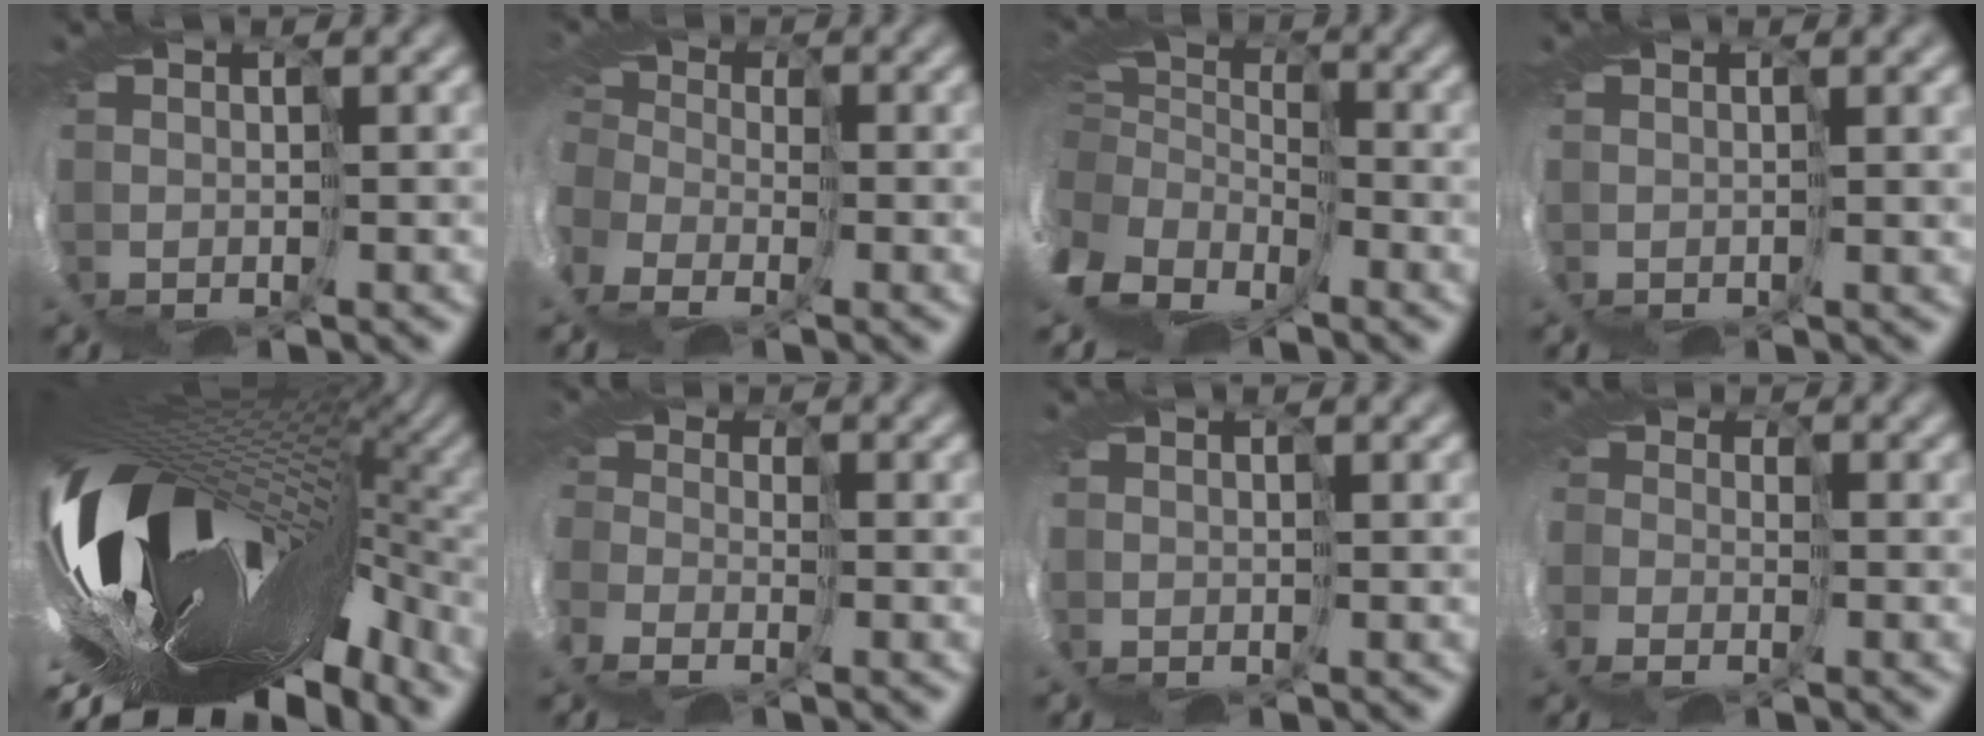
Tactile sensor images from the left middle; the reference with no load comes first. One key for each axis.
{"total": 9.1, "fx": -4.8, "fy": 6.4, "fz": 4.4, "tx": -0.112, "ty": -0.027, "tz": -0.066}
{"total": 10.2, "fx": -3.3, "fy": 7.5, "fz": 6.0, "tx": -0.198, "ty": -0.020, "tz": -0.049}
{"total": 1.3, "fx": 0.7, "fy": -0.1, "fz": 1.1, "tx": -0.023, "ty": 0.000, "tz": 0.007}
{"total": 14.9, "fx": -4.6, "fy": 7.1, "fz": 12.3, "tx": -0.211, "ty": -0.043, "tz": -0.067}
{"total": 5.0, "fx": -3.0, "fy": 3.4, "fz": 2.1, "tx": -0.048, "ty": -0.020, "tz": -0.045}
{"total": 0.0}
{"total": 5.8, "fx": -2.9, "fy": 4.3, "fz": 2.7, "tx": -0.052, "ty": -0.009, "tz": -0.051}